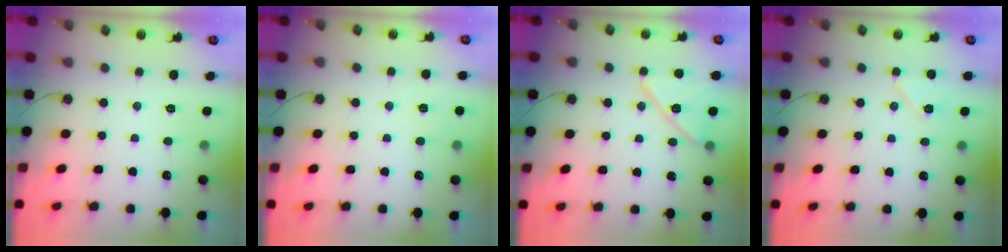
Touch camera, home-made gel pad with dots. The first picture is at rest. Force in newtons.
{"total": 3.3, "press": 2.2, "slide": 2.5}
{"total": 13.1, "press": 13.1, "slide": 0.7}
{"total": 7.2, "press": 7.2, "slide": 0.8}